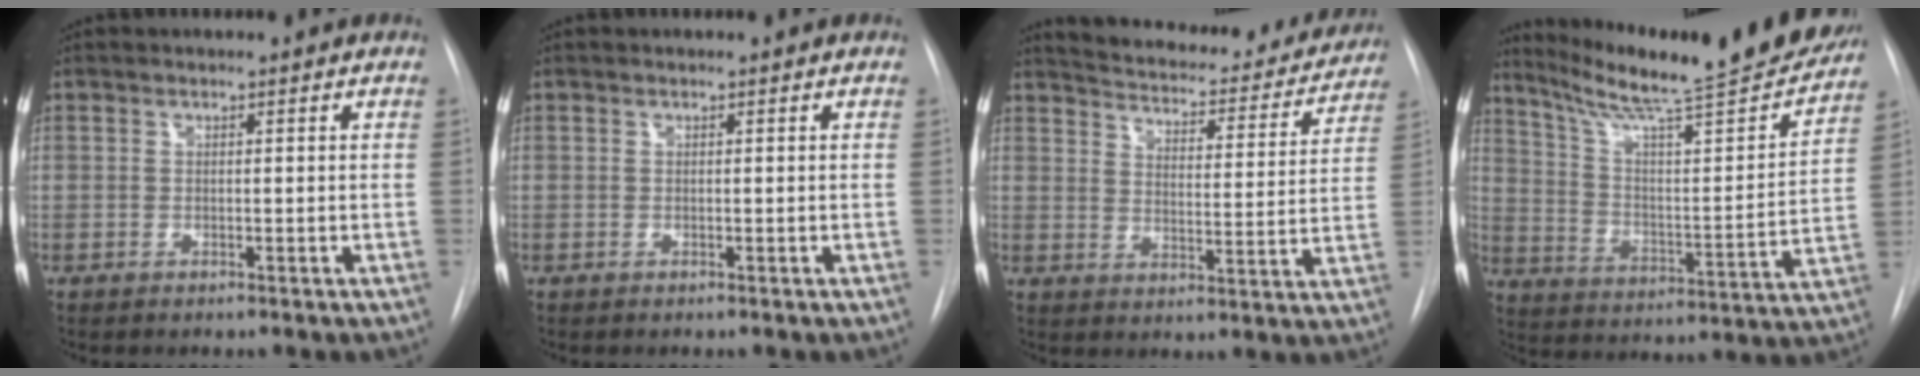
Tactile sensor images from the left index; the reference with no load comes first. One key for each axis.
{"total": 0.0}
{"total": 21.3, "fx": 19.6, "fy": 5.1, "fz": 6.6, "tx": -0.095, "ty": -0.026, "tz": 0.246}
{"total": 24.6, "fx": 21.9, "fy": 1.3, "fz": 11.1, "tx": -0.178, "ty": -0.054, "tz": 0.313}